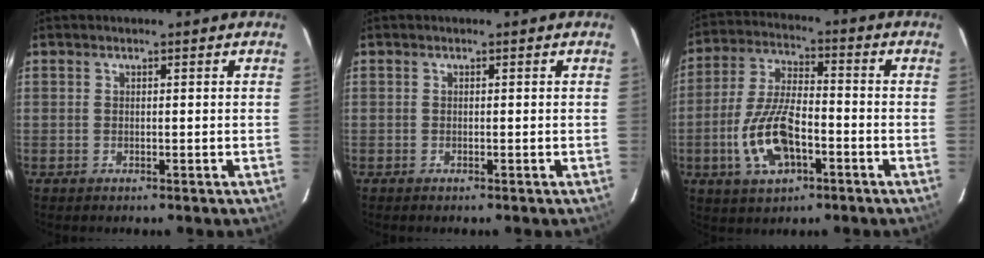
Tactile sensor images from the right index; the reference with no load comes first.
{"total": 0.0}
{"total": 12.9, "force": [-4.5, 5.8, 10.6], "torque": [-0.225, 0.000, -0.079]}